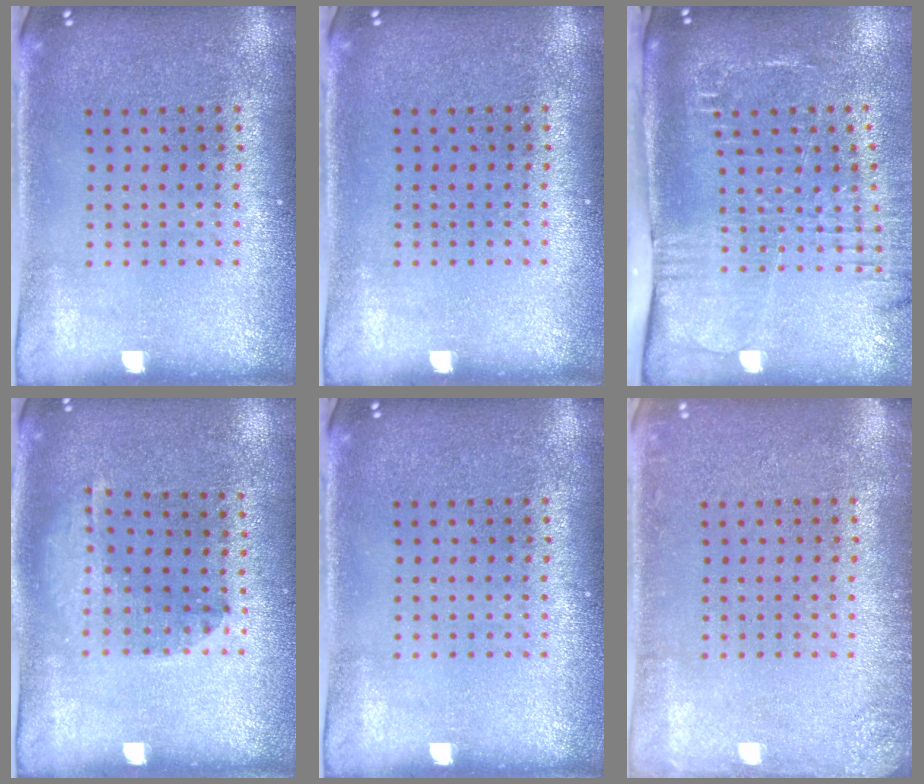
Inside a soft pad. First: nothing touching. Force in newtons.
{"total": 0.0}
{"total": 2.6, "press": 2.1, "slide": 1.6}
{"total": 1.0, "press": 1.0, "slide": 0.2}
{"total": 0.0}
{"total": 1.5, "press": 1.5, "slide": 0.2}